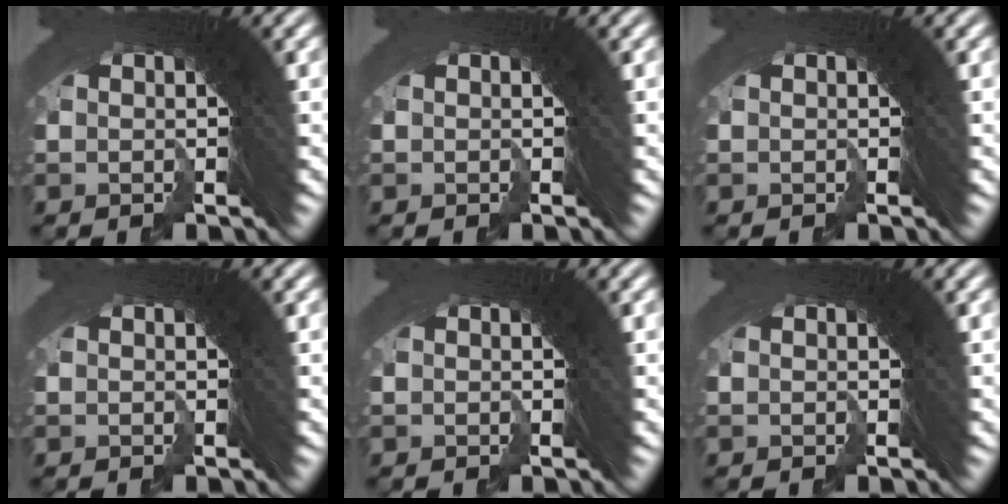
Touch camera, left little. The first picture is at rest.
{"total": 0.0}
{"total": 0.0}
{"total": 0.0}
{"total": 0.0}
{"total": 0.0}